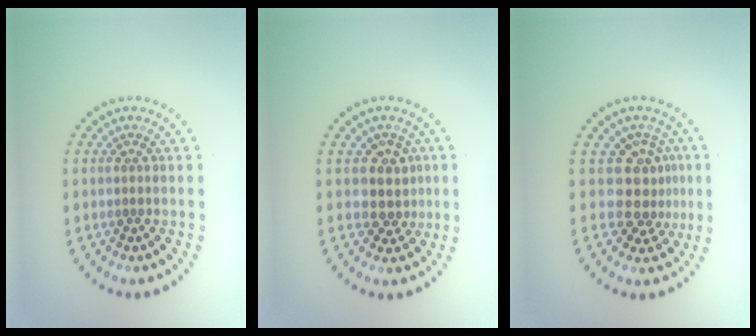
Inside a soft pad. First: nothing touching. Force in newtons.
{"total": 2.8, "press": 2.2, "slide": 1.7}
{"total": 3.4, "press": 2.7, "slide": 2.2}